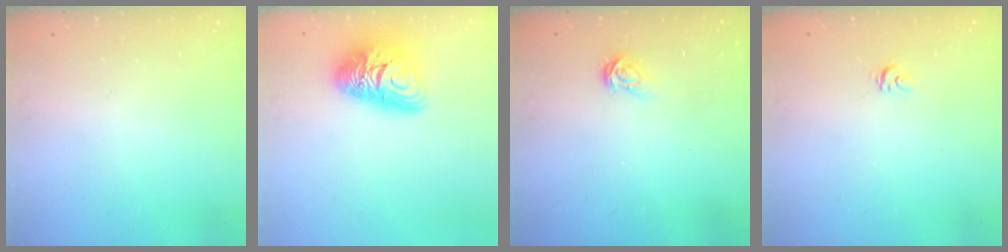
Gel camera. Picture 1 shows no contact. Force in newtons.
{"total": 12.3, "press": 12.2, "slide": 1.0}
{"total": 3.7, "press": 3.7, "slide": 0.2}
{"total": 3.9, "press": 3.9, "slide": 0.2}